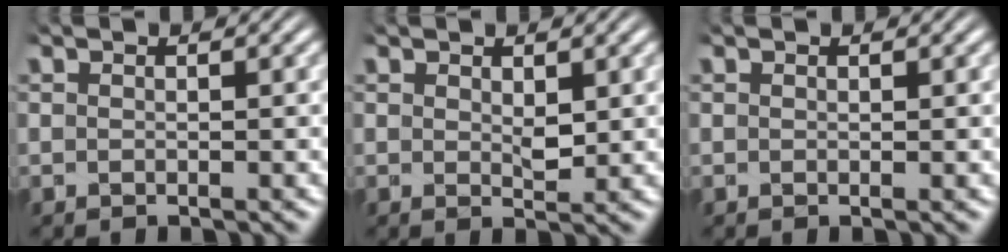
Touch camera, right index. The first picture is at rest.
{"total": 1.6, "force": [1.3, 0.3, 0.8], "torque": [-0.004, 0.000, 0.025]}
{"total": 0.6, "force": [0.6, 0.0, 0.0], "torque": [0.001, 0.006, 0.005]}